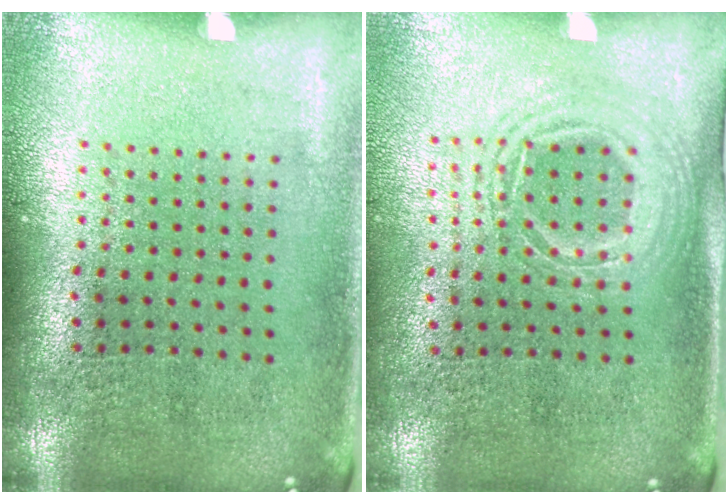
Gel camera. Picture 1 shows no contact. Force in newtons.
{"total": 1.5, "press": 1.3, "slide": 0.8}